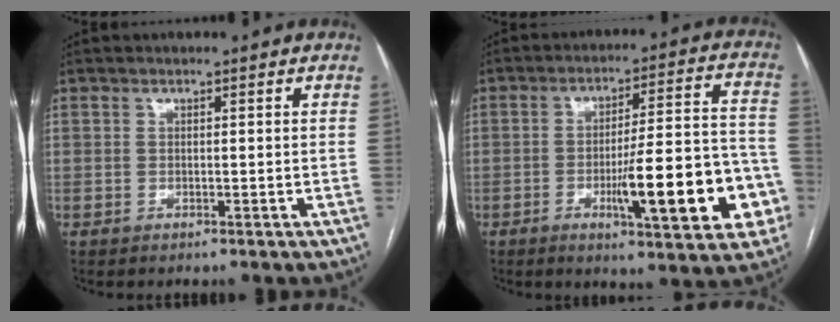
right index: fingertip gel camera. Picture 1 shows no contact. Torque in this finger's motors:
{"motor_torque": [1.20, -0.94, 0.38, 0.14]}